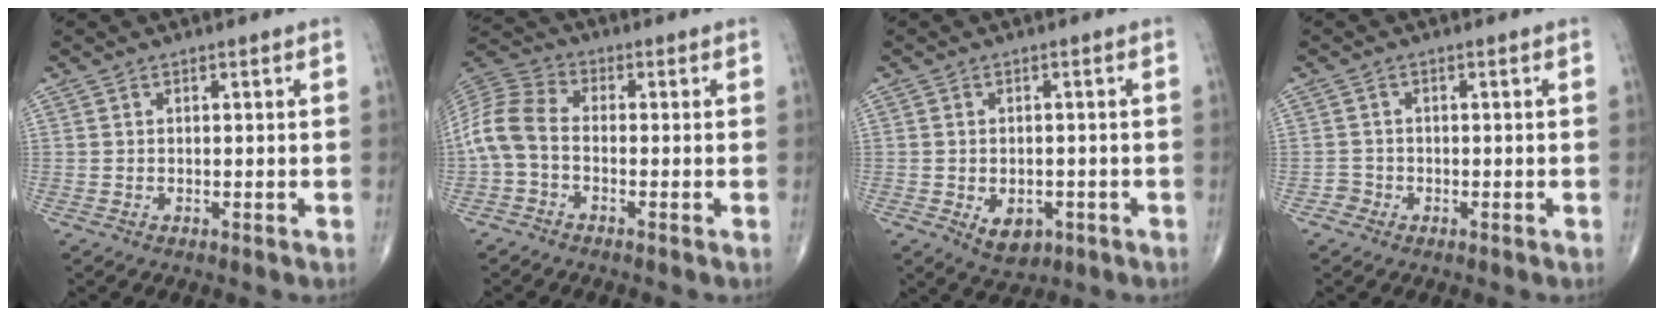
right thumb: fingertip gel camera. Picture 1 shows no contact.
{"total": 8.4, "force": [-1.7, 5.2, 6.3], "torque": [-0.133, 0.025, -0.051]}
{"total": 5.1, "force": [-1.8, 3.4, 3.4], "torque": [-0.041, 0.004, -0.015]}
{"total": 1.6, "force": [-0.9, 1.3, -0.3], "torque": [0.019, 0.008, -0.025]}